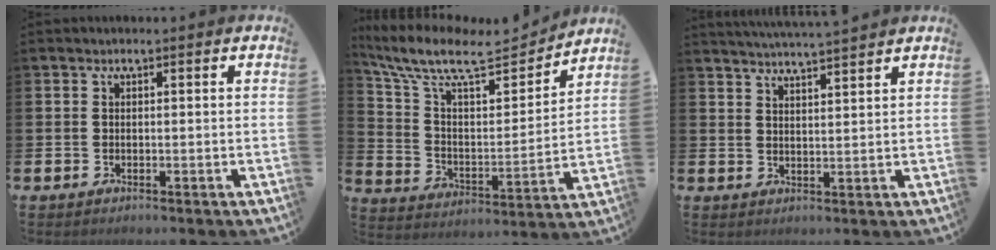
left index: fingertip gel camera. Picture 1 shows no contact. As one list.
[{"total": 10.4, "force": [8.9, 2.9, 4.5], "torque": [-0.119, -0.061, 0.150]}, {"total": 3.8, "force": [3.7, -0.7, 0.2], "torque": [-0.006, -0.025, 0.066]}]